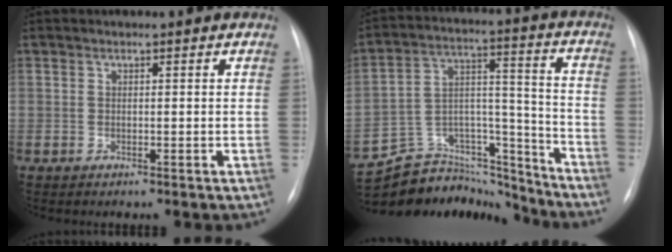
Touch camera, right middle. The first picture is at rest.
{"total": 18.1, "force": [-17.3, 4.9, 2.6], "torque": [-0.040, 0.065, -0.272]}